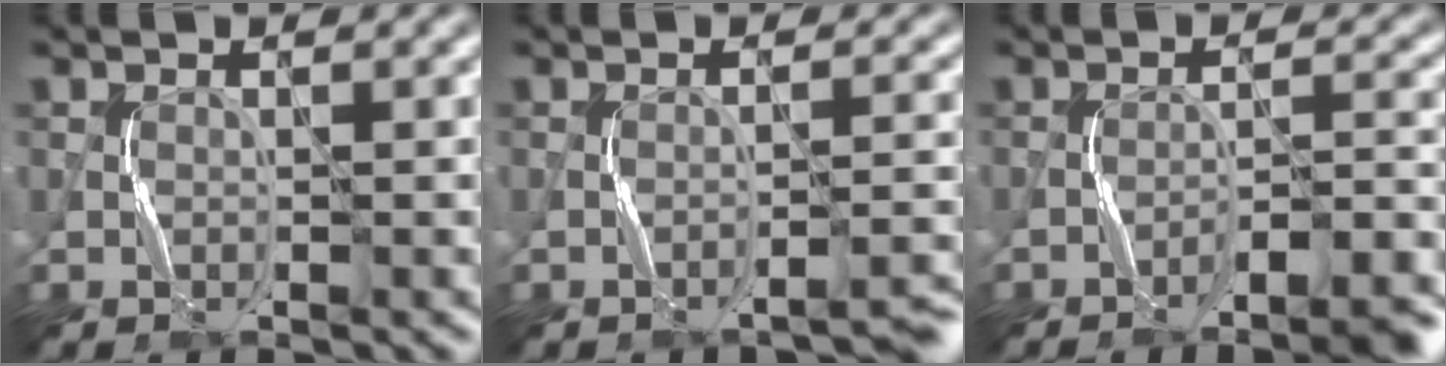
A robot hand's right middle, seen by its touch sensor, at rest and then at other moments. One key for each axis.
{"total": 2.2, "fx": -2.0, "fy": -0.1, "fz": 0.9, "tx": -0.014, "ty": 0.010, "tz": -0.035}
{"total": 5.5, "fx": -4.4, "fy": 0.7, "fz": 3.3, "tx": -0.046, "ty": 0.016, "tz": -0.063}